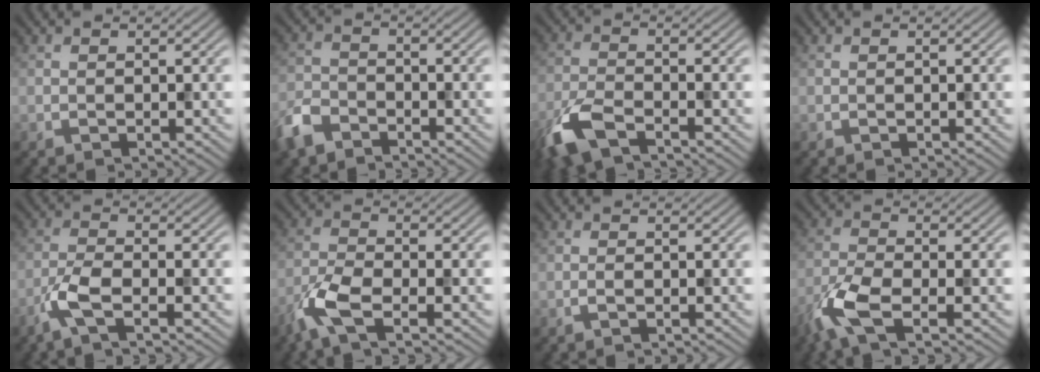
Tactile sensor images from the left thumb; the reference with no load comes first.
{"total": 5.0, "force": [-3.9, 2.4, 2.1], "torque": [-0.048, -0.007, -0.091]}
{"total": 6.9, "force": [-4.6, 2.3, 4.7], "torque": [-0.110, -0.011, -0.104]}
{"total": 0.0}
{"total": 4.4, "force": [-2.4, 1.0, 3.6], "torque": [-0.082, -0.001, -0.059]}
{"total": 6.1, "force": [-3.5, 1.9, 4.7], "torque": [-0.112, -0.009, -0.085]}
{"total": 0.8, "force": [-0.4, 0.1, 0.7], "torque": [-0.013, 0.001, -0.008]}
{"total": 7.0, "force": [-3.8, 2.3, 5.4], "torque": [-0.128, -0.010, -0.093]}